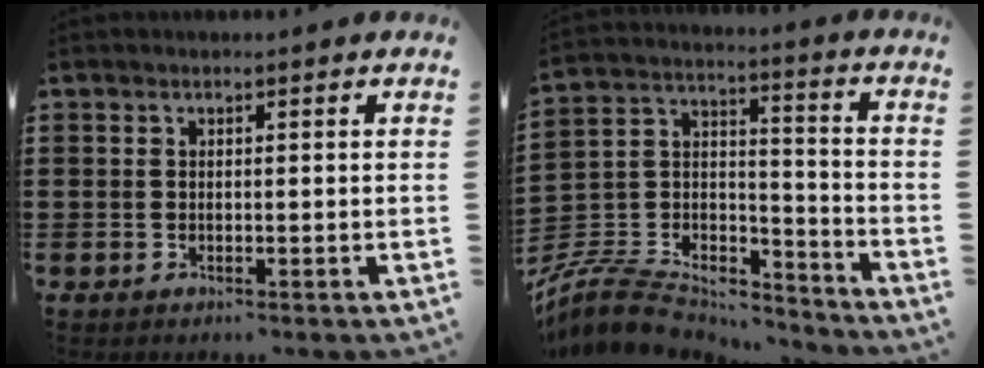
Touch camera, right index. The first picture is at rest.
{"total": 9.7, "force": [-8.5, 3.5, 3.2], "torque": [-0.083, 0.012, -0.169]}